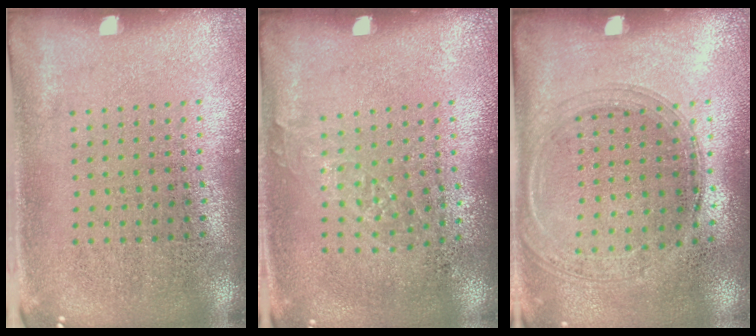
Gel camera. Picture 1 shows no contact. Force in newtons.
{"total": 0.9, "press": 0.8, "slide": 0.4}
{"total": 1.4, "press": 1.3, "slide": 0.5}